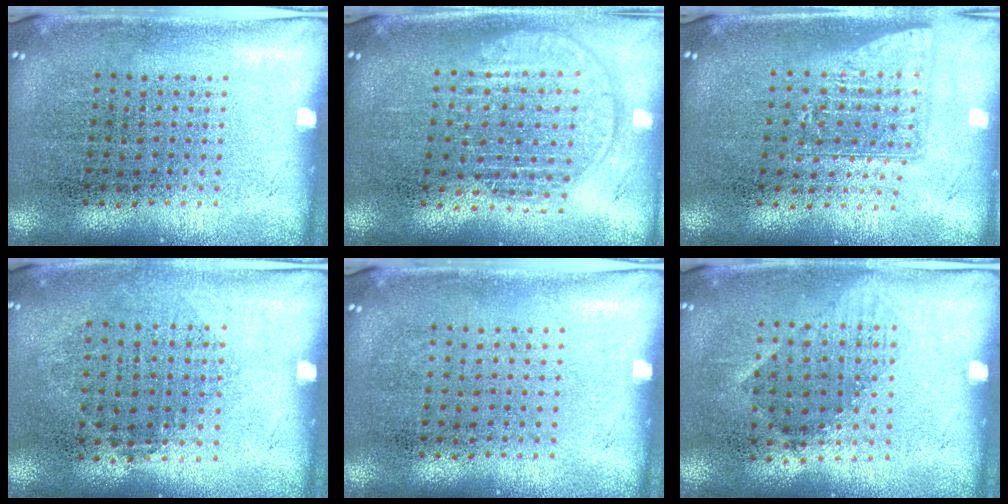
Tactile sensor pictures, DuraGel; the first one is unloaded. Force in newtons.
{"total": 1.8, "press": 1.6, "slide": 0.9}
{"total": 1.6, "press": 1.2, "slide": 1.0}
{"total": 0.8, "press": 0.7, "slide": 0.3}
{"total": 0.0}
{"total": 1.0, "press": 0.8, "slide": 0.6}